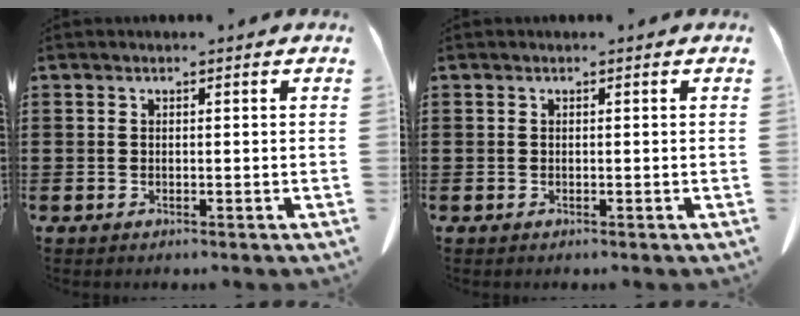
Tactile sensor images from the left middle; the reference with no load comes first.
{"total": 0.0}